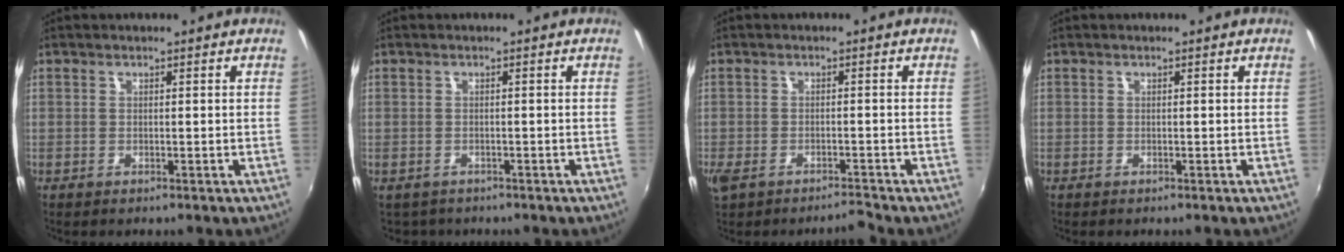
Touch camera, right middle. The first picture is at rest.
{"total": 2.0, "force": [-1.5, 1.3, 0.2], "torque": [-0.010, -0.005, -0.021]}
{"total": 3.8, "force": [-3.3, 0.8, 1.8], "torque": [-0.049, -0.015, -0.067]}
{"total": 0.0}